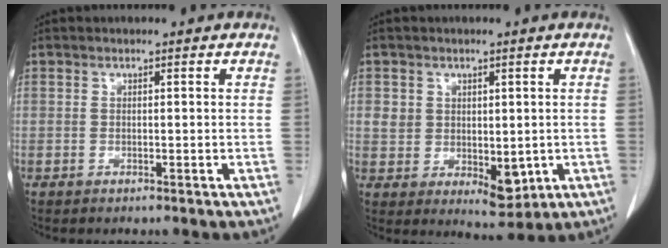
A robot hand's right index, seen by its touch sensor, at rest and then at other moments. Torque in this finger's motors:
{"motor_torque": [0.39, -0.13, 0.18, 0.01]}